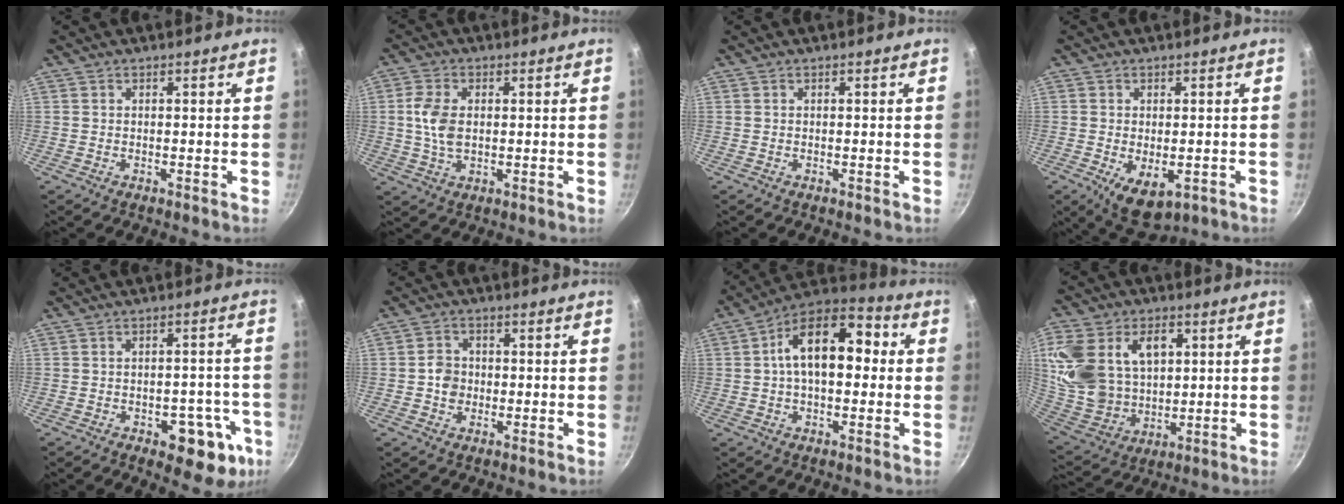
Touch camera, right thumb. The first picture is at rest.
{"total": 6.7, "force": [0.6, 4.0, 5.4], "torque": [-0.113, 0.002, 0.012]}
{"total": 0.0}
{"total": 8.0, "force": [-2.8, 4.4, 6.1], "torque": [-0.089, -0.006, -0.031]}
{"total": 11.3, "force": [-5.2, 5.3, 8.5], "torque": [-0.073, 0.035, -0.060]}
{"total": 5.4, "force": [-0.4, 4.6, 2.7], "torque": [-0.024, 0.009, -0.013]}
{"total": 15.9, "force": [2.0, 8.9, 13.0], "torque": [-0.191, 0.040, 0.021]}
{"total": 22.2, "force": [5.4, 15.5, 15.1], "torque": [-0.303, 0.005, 0.114]}